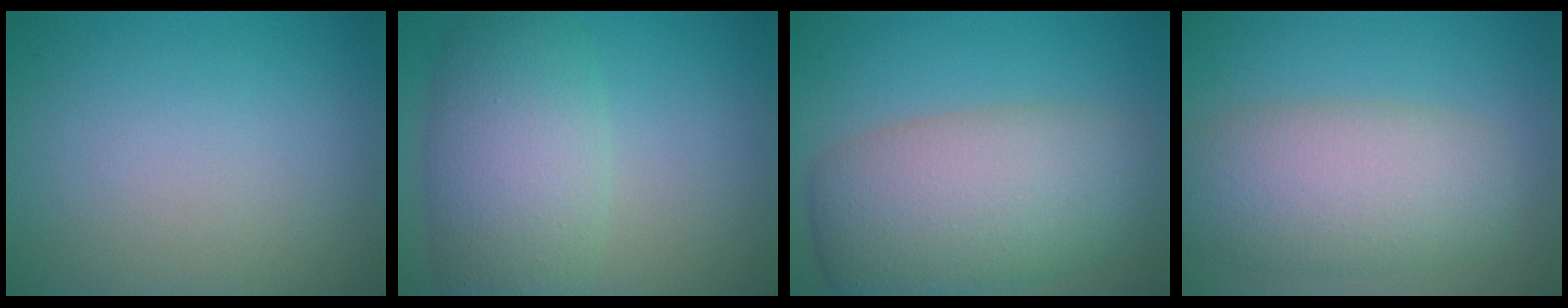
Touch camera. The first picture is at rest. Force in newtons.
{"total": 7.2, "press": 7.2, "slide": 0.6}
{"total": 9.4, "press": 9.3, "slide": 0.5}
{"total": 7.5, "press": 7.4, "slide": 0.7}